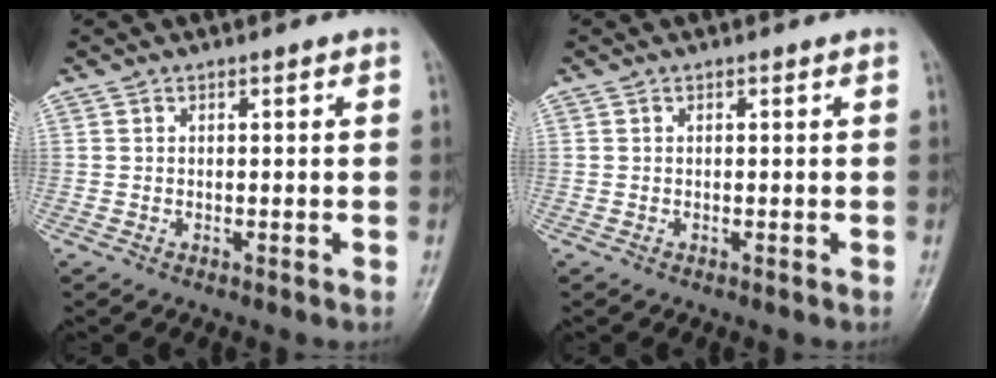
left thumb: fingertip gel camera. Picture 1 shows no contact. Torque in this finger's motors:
{"motor_torque": [0.94, -0.05, 0.16, 0.22, 0.00]}